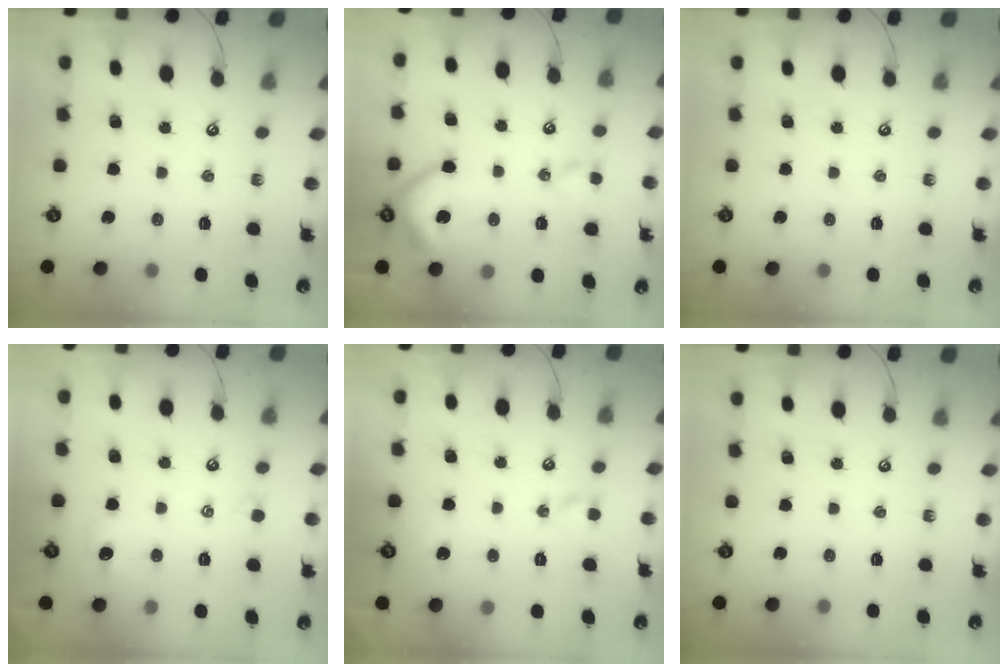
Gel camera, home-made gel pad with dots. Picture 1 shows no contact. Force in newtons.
{"total": 9.3, "press": 9.2, "slide": 1.2}
{"total": 0.0}
{"total": 1.4, "press": 1.3, "slide": 0.6}
{"total": 1.0, "press": 0.7, "slide": 0.7}
{"total": 0.0}